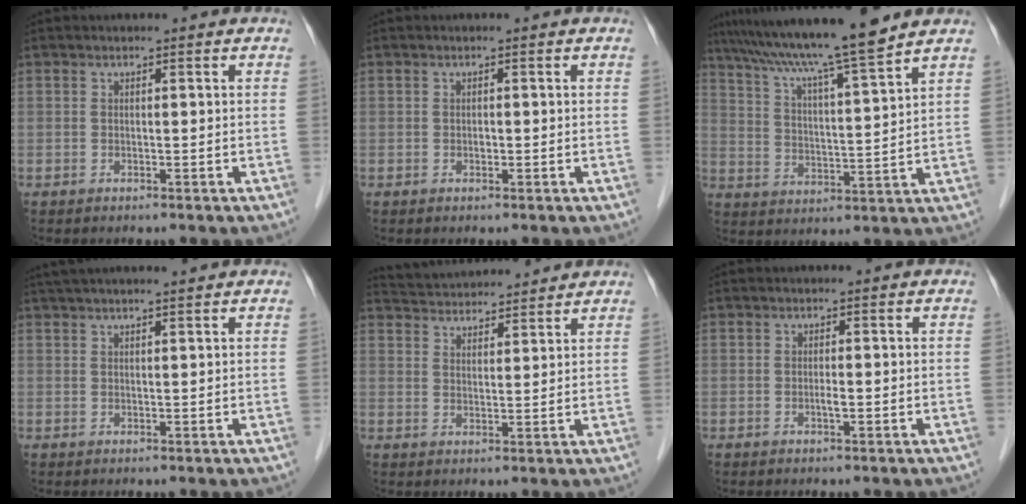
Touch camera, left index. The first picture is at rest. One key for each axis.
{"total": 0.6, "fx": -0.5, "fy": 0.2, "fz": 0.2, "tx": -0.004, "ty": -0.004, "tz": -0.009}
{"total": 14.3, "fx": 11.9, "fy": -1.4, "fz": 7.7, "tx": -0.136, "ty": 0.004, "tz": 0.192}
{"total": 7.5, "fx": 6.4, "fy": -0.2, "fz": 3.8, "tx": -0.059, "ty": 0.028, "tz": 0.090}
{"total": 9.7, "fx": 9.4, "fy": 1.2, "fz": 2.0, "tx": -0.041, "ty": 0.025, "tz": 0.143}
{"total": 0.9, "fx": -0.6, "fy": 0.0, "fz": 0.6, "tx": -0.014, "ty": -0.006, "tz": -0.011}